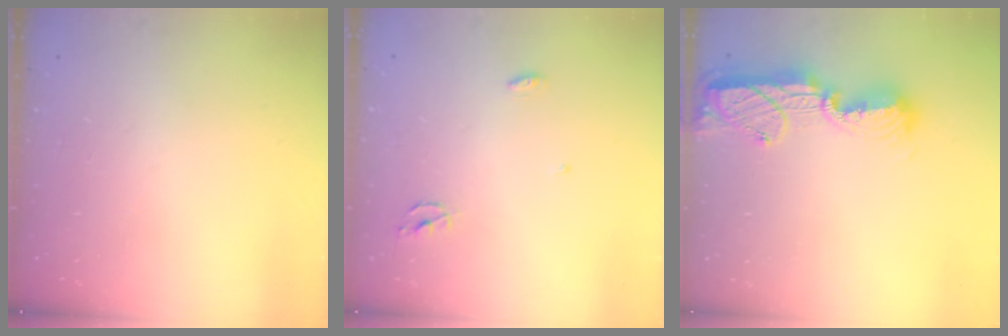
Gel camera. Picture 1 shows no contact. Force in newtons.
{"total": 3.1, "press": 3.1, "slide": 0.2}
{"total": 12.5, "press": 12.4, "slide": 1.0}